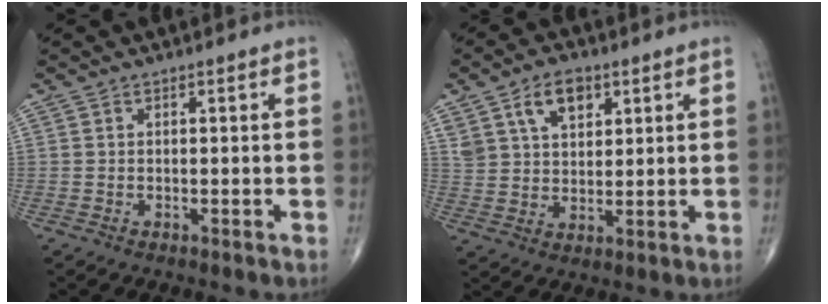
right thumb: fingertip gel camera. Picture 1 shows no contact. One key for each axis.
{"total": 8.8, "fx": 4.4, "fy": 5.4, "fz": 5.3, "tx": -0.076, "ty": -0.013, "tz": 0.082}